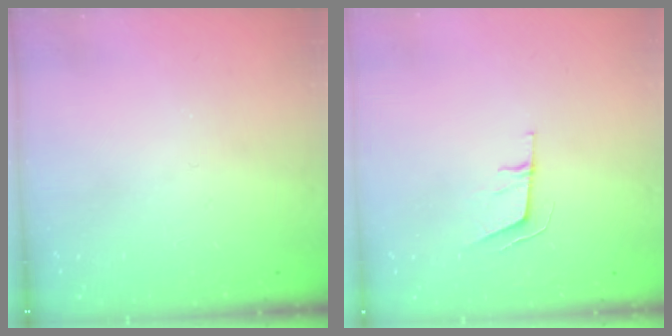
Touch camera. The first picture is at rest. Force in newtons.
{"total": 6.1, "press": 5.5, "slide": 2.7}